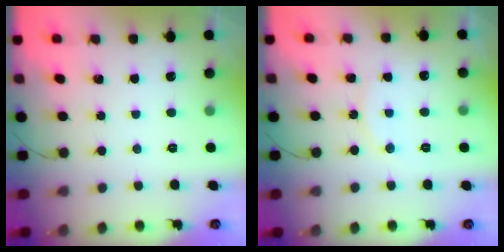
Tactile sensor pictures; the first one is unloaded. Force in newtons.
{"total": 6.1, "press": 6.1, "slide": 0.3}